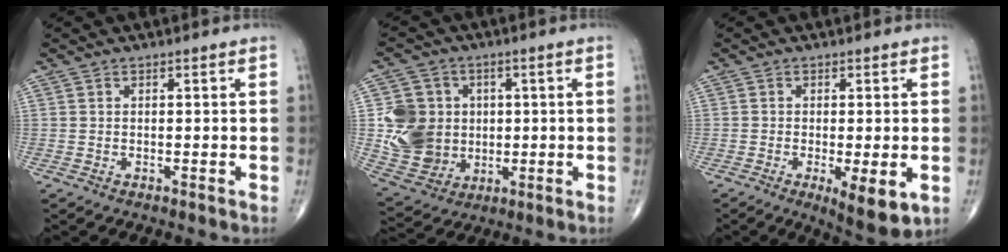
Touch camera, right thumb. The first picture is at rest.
{"total": 12.9, "force": [0.6, 11.4, 6.0], "torque": [-0.080, 0.000, 0.026]}
{"total": 7.7, "force": [-2.3, 2.2, 7.0], "torque": [-0.103, -0.020, -0.033]}